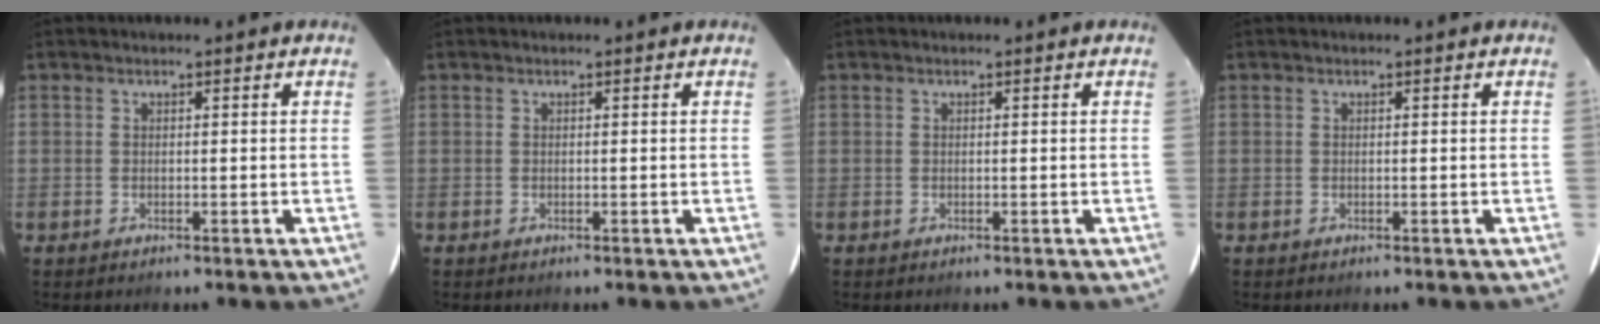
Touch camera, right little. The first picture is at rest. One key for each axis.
{"total": 0.0}
{"total": 0.0}
{"total": 0.0}